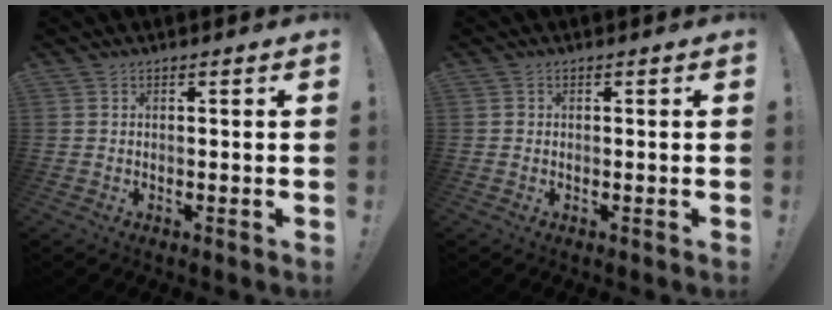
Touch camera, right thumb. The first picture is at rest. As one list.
[{"total": 0.6, "force": [0.0, 0.6, 0.1], "torque": [-0.003, 0.002, 0.000]}]